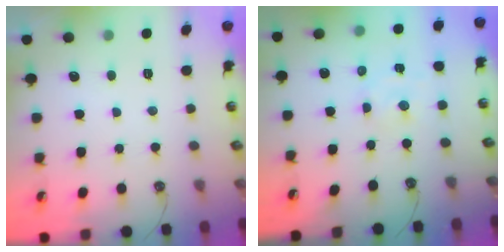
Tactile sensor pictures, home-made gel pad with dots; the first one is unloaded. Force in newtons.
{"total": 1.9, "press": 1.9, "slide": 0.3}